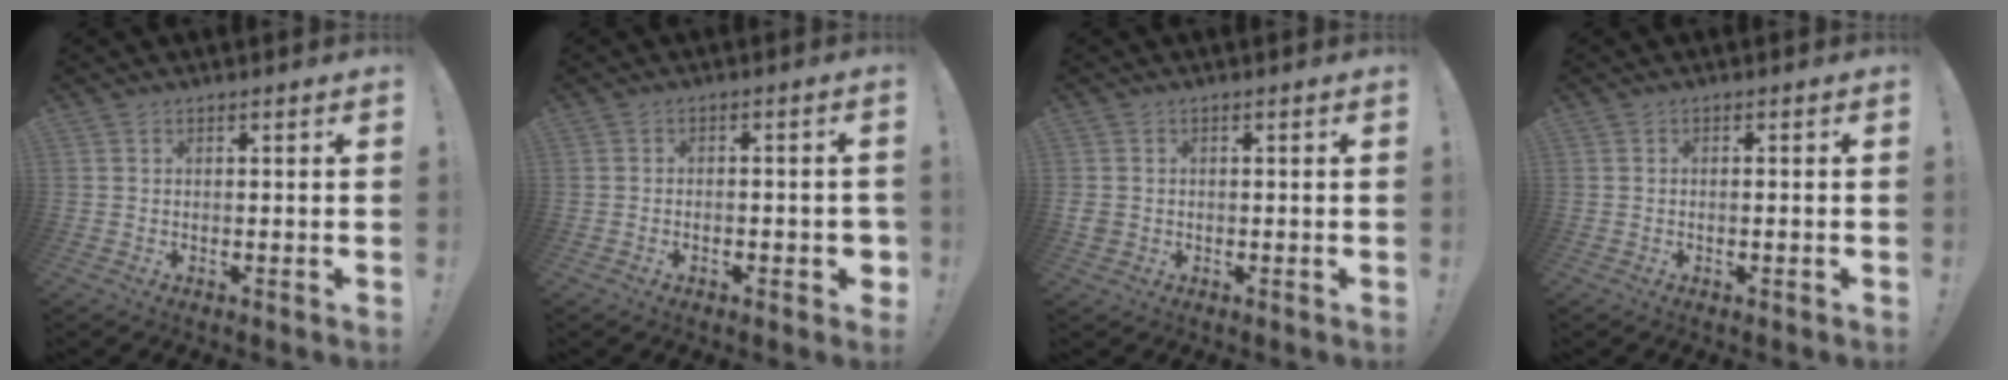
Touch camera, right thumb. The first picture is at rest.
{"total": 2.9, "force": [-1.3, 1.6, 2.0], "torque": [-0.026, 0.012, -0.021]}
{"total": 2.1, "force": [-0.1, 1.9, 1.0], "torque": [-0.018, 0.002, 0.000]}
{"total": 1.0, "force": [-0.7, 0.1, 0.7], "torque": [-0.015, 0.003, -0.012]}